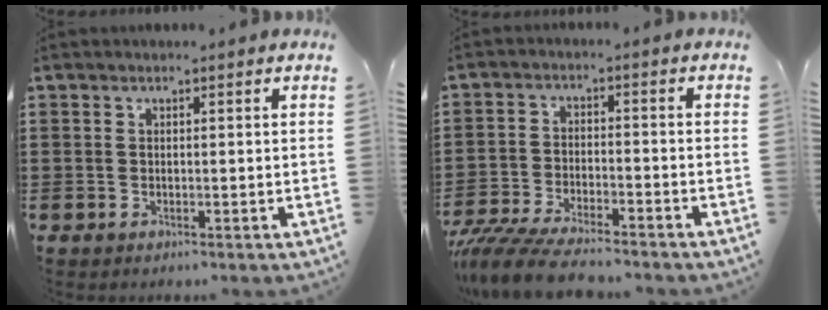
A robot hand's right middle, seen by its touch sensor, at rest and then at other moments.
{"total": 6.7, "force": [-6.3, 0.6, 2.1], "torque": [-0.056, -0.002, -0.126]}